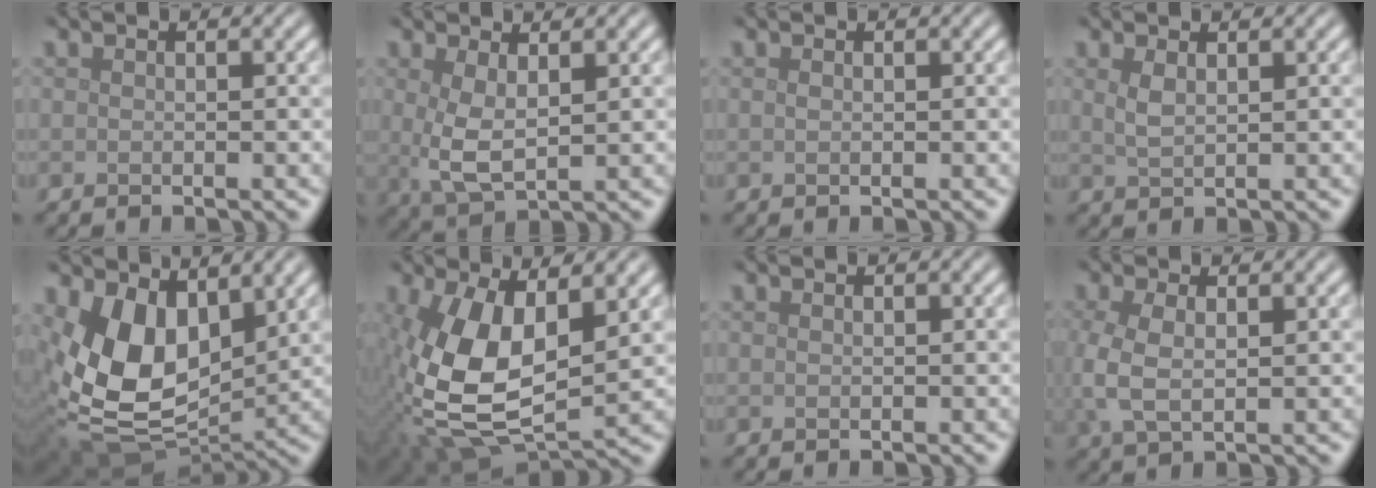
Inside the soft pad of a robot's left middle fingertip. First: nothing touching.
{"total": 3.1, "force": [0.7, 1.1, 2.8], "torque": [-0.064, -0.004, 0.017]}
{"total": 0.0}
{"total": 1.4, "force": [0.8, 0.5, 1.0], "torque": [-0.025, 0.000, 0.019]}
{"total": 10.9, "force": [2.7, 6.9, 8.1], "torque": [-0.159, -0.032, 0.054]}
{"total": 12.4, "force": [0.3, 6.6, 10.5], "torque": [-0.241, -0.013, 0.003]}
{"total": 0.0}
{"total": 4.2, "force": [0.0, 2.4, 3.4], "torque": [-0.096, -0.006, 0.001]}